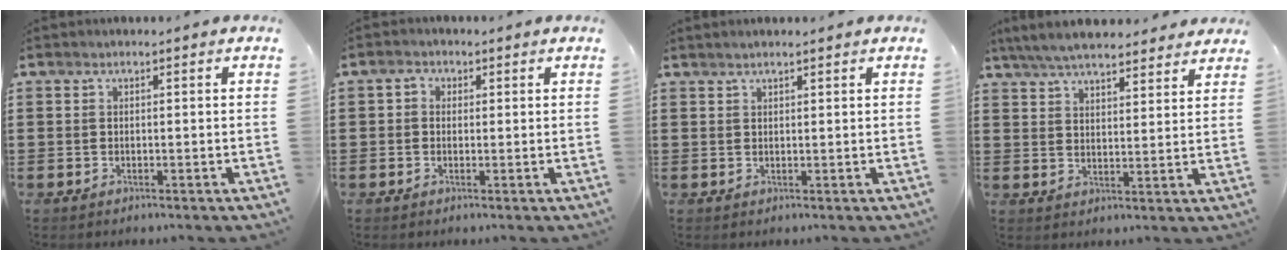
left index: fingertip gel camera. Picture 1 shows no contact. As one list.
[{"total": 1.5, "force": [0.0, 1.4, 0.6], "torque": [-0.014, 0.008, -0.003]}, {"total": 1.2, "force": [1.1, 0.0, 0.3], "torque": [-0.007, 0.002, 0.020]}, {"total": 6.3, "force": [5.9, 0.8, 2.0], "torque": [-0.058, -0.016, 0.109]}]